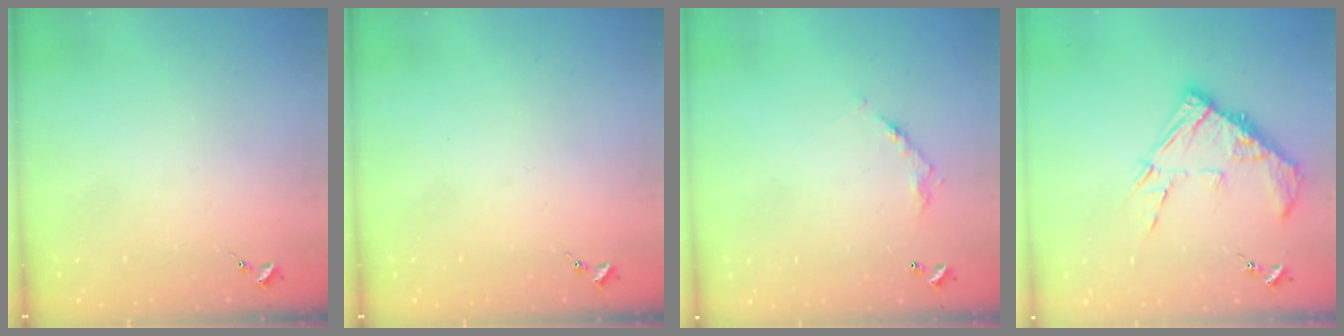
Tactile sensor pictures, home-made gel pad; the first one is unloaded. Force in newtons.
{"total": 0.0}
{"total": 6.0, "press": 6.0, "slide": 0.3}
{"total": 13.3, "press": 13.2, "slide": 1.2}